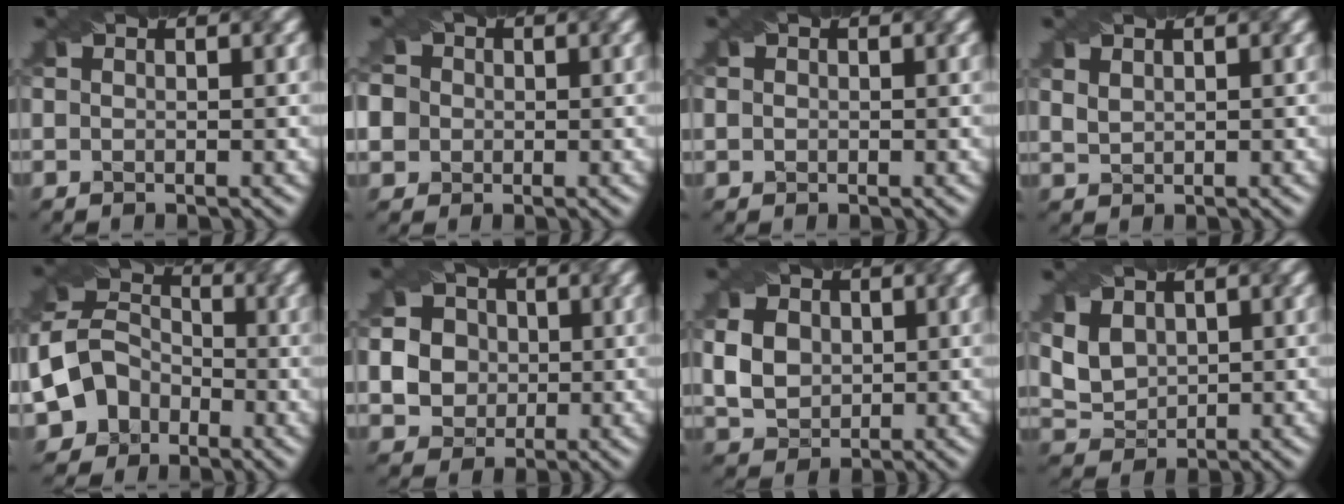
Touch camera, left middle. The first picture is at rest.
{"total": 6.5, "force": [0.4, 6.1, 2.4], "torque": [-0.053, 0.039, -0.012]}
{"total": 1.8, "force": [0.8, 1.4, 0.7], "torque": [-0.011, 0.016, 0.006]}
{"total": 1.4, "force": [1.1, 0.8, 0.5], "torque": [-0.016, 0.003, 0.028]}
{"total": 5.7, "force": [-2.8, 4.6, 2.0], "torque": [-0.031, 0.015, -0.061]}
{"total": 7.9, "force": [0.7, 7.4, 2.8], "torque": [-0.077, 0.033, 0.012]}
{"total": 4.5, "force": [0.5, 3.7, 2.5], "torque": [-0.069, 0.008, 0.011]}
{"total": 2.8, "force": [1.2, 2.1, 1.4], "torque": [-0.046, -0.006, 0.040]}